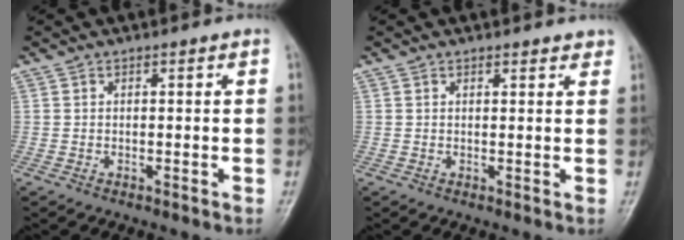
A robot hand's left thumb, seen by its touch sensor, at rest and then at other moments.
{"total": 2.1, "force": [1.8, 0.8, 0.8], "torque": [0.006, -0.004, 0.017]}